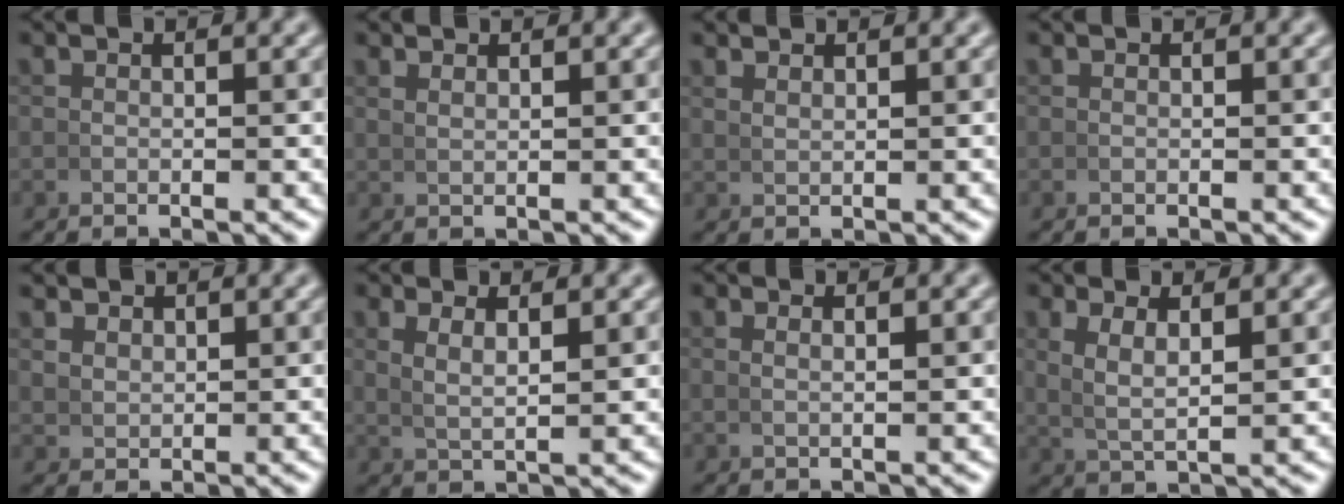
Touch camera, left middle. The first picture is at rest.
{"total": 1.3, "force": [1.2, -0.4, 0.3], "torque": [-0.001, 0.002, 0.026]}
{"total": 1.6, "force": [1.5, -0.3, 0.4], "torque": [-0.001, 0.001, 0.032]}
{"total": 0.0}
{"total": 2.1, "force": [1.7, 0.9, 0.7], "torque": [-0.013, 0.000, 0.042]}
{"total": 2.5, "force": [1.3, 0.5, 2.1], "torque": [-0.039, -0.004, 0.033]}
{"total": 0.9, "force": [0.6, -0.3, 0.6], "torque": [-0.010, -0.001, 0.015]}
{"total": 3.0, "force": [1.2, 0.9, 2.6], "torque": [-0.047, -0.003, 0.031]}